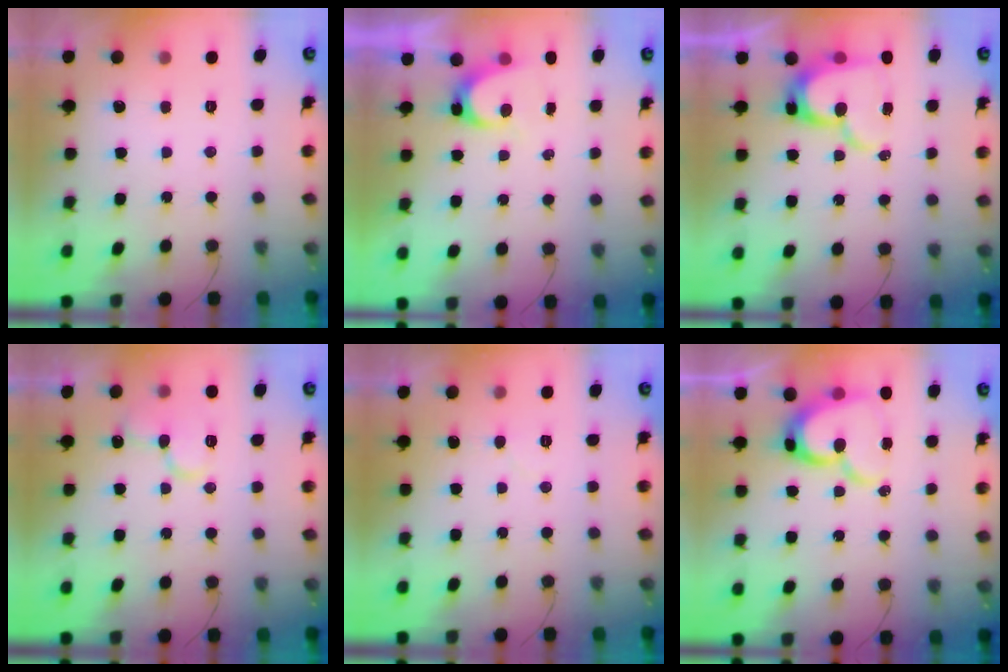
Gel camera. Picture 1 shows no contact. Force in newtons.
{"total": 3.3, "press": 3.3, "slide": 0.3}
{"total": 14.0, "press": 13.9, "slide": 1.5}
{"total": 11.5, "press": 11.4, "slide": 1.4}
{"total": 4.4, "press": 4.3, "slide": 0.5}
{"total": 13.4, "press": 13.4, "slide": 1.3}